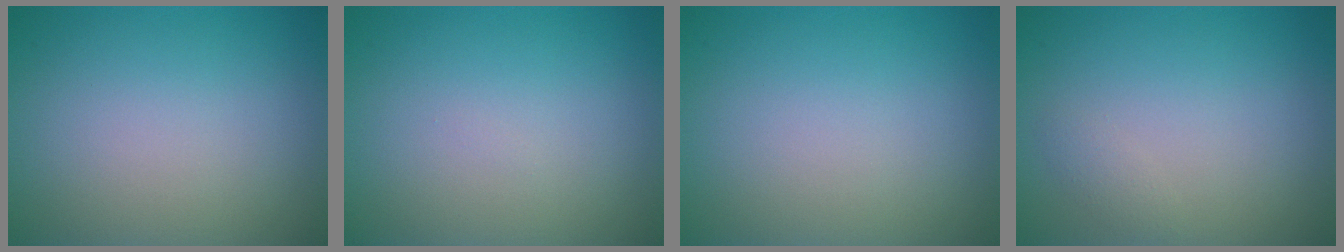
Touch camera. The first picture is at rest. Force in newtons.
{"total": 0.0}
{"total": 0.0}
{"total": 0.7, "press": 0.7, "slide": 0.0}